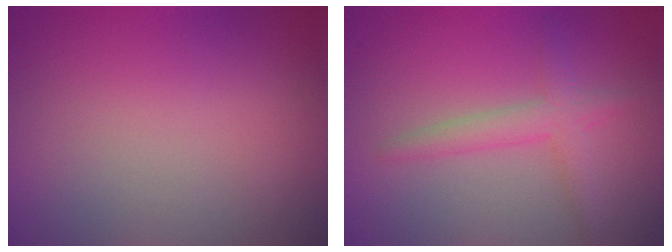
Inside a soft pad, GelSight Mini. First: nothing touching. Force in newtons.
{"total": 2.6, "press": 2.6, "slide": 0.1}